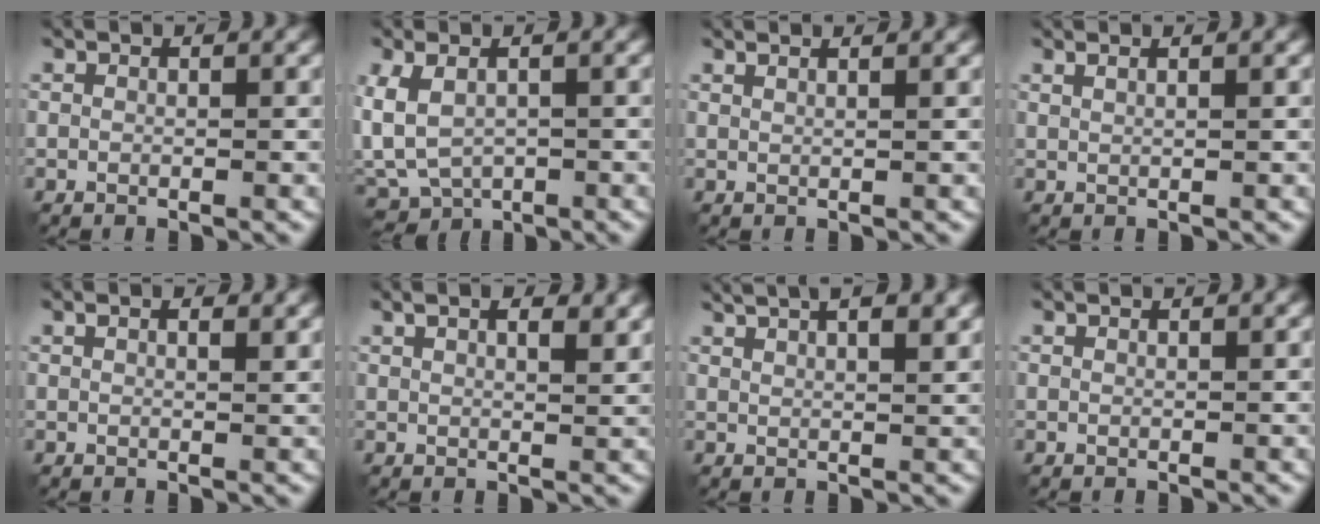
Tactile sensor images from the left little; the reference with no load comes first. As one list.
[{"total": 5.1, "force": [-1.0, 2.9, 4.0], "torque": [-0.093, -0.001, -0.023]}, {"total": 2.6, "force": [1.9, 1.0, 1.5], "torque": [-0.005, 0.013, 0.002]}, {"total": 2.1, "force": [1.2, 0.8, 1.5], "torque": [-0.011, 0.002, 0.002]}, {"total": 2.4, "force": [1.3, 1.0, 1.7], "torque": [-0.015, 0.002, 0.010]}, {"total": 6.1, "force": [3.4, 2.7, 4.3], "torque": [-0.046, 0.026, 0.030]}, {"total": 8.3, "force": [5.1, 3.4, 5.5], "torque": [-0.062, 0.035, 0.050]}, {"total": 0.6, "force": [0.5, 0.1, 0.3], "torque": [-0.005, 0.001, 0.001]}]